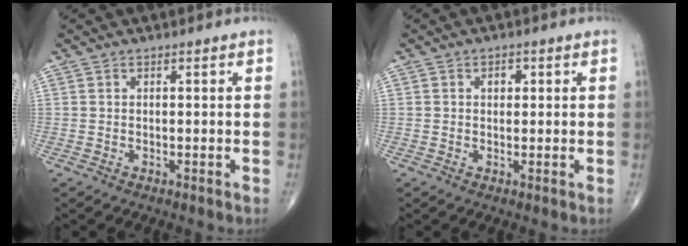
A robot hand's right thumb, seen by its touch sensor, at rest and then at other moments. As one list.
[{"total": 1.9, "force": [0.5, 1.4, 1.1], "torque": [-0.007, 0.001, 0.004]}]